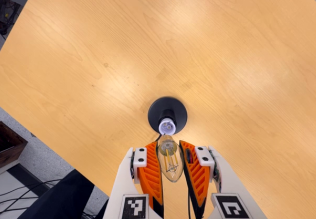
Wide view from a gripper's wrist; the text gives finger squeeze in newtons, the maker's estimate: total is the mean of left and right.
{"total": 22.5, "left": 25.4, "right": 19.5}